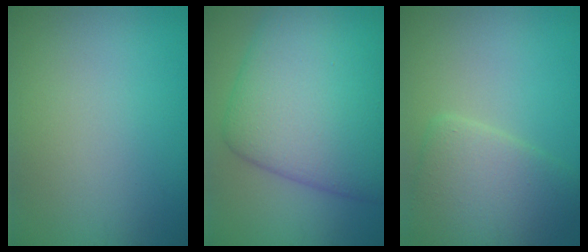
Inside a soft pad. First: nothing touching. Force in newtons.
{"total": 12.3, "press": 12.3, "slide": 0.3}
{"total": 5.1, "press": 5.0, "slide": 0.5}